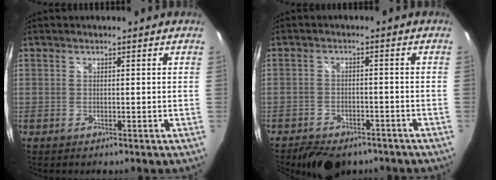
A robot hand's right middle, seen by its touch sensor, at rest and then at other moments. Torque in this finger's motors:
{"motor_torque": [0.36, -0.36, 0.22, 0.04]}